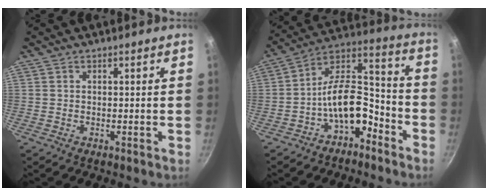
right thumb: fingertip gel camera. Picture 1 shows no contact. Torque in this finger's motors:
{"motor_torque": [1.78, 1.46, 1.33, -0.52, 0.42]}